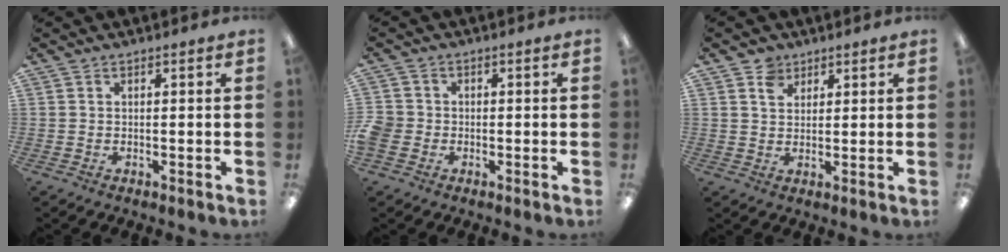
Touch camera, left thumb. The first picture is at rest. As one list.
[{"total": 4.0, "force": [-1.1, 3.6, 1.5], "torque": [-0.038, 0.005, -0.022]}, {"total": 4.1, "force": [2.8, 2.9, 1.1], "torque": [-0.015, -0.005, 0.051]}]